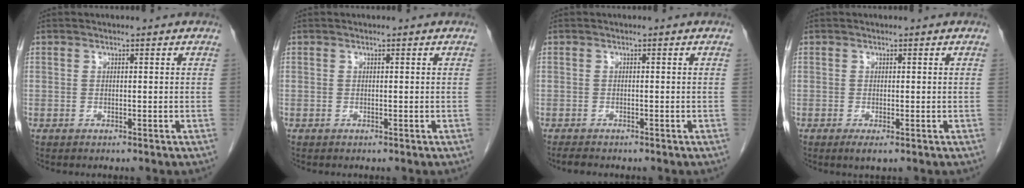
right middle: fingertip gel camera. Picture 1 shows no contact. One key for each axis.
{"total": 0.0}
{"total": 1.7, "fx": -1.5, "fy": 0.4, "fz": 0.8, "tx": -0.018, "ty": -0.005, "tz": -0.021}
{"total": 1.4, "fx": -0.7, "fy": 0.1, "fz": 1.3, "tx": -0.023, "ty": -0.007, "tz": -0.009}